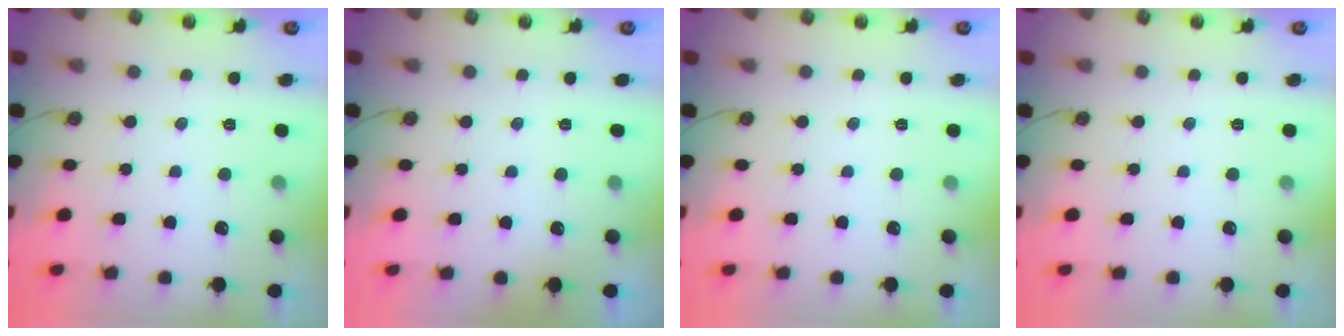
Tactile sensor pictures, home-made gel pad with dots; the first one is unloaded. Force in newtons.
{"total": 1.7, "press": 0.4, "slide": 1.6}
{"total": 0.0}
{"total": 0.0}